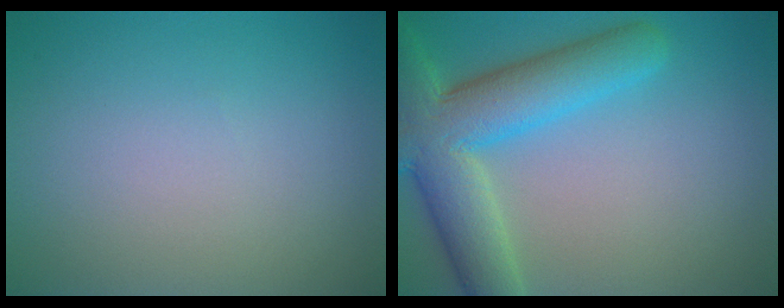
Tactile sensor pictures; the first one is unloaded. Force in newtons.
{"total": 8.8, "press": 8.8, "slide": 0.5}